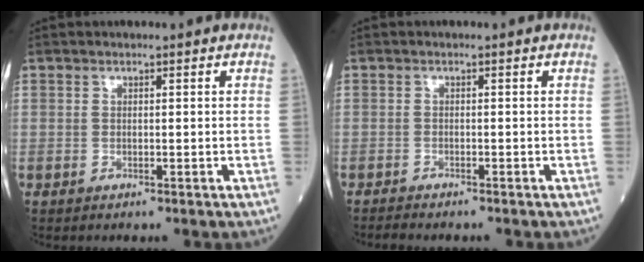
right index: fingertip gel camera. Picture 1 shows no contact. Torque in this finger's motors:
{"motor_torque": [-0.21, -0.17, 0.09, 0.02]}